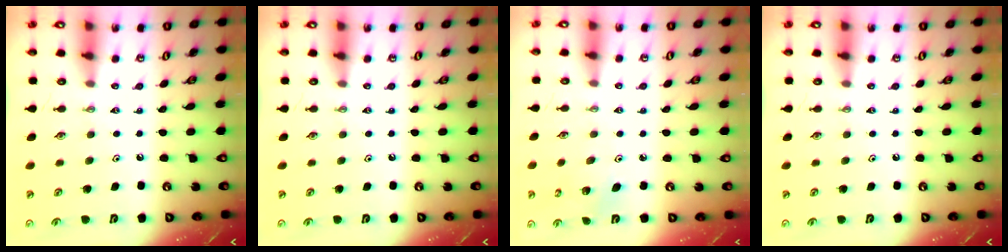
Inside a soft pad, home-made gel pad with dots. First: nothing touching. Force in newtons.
{"total": 0.0}
{"total": 2.4, "press": 2.4, "slide": 0.2}
{"total": 0.0}